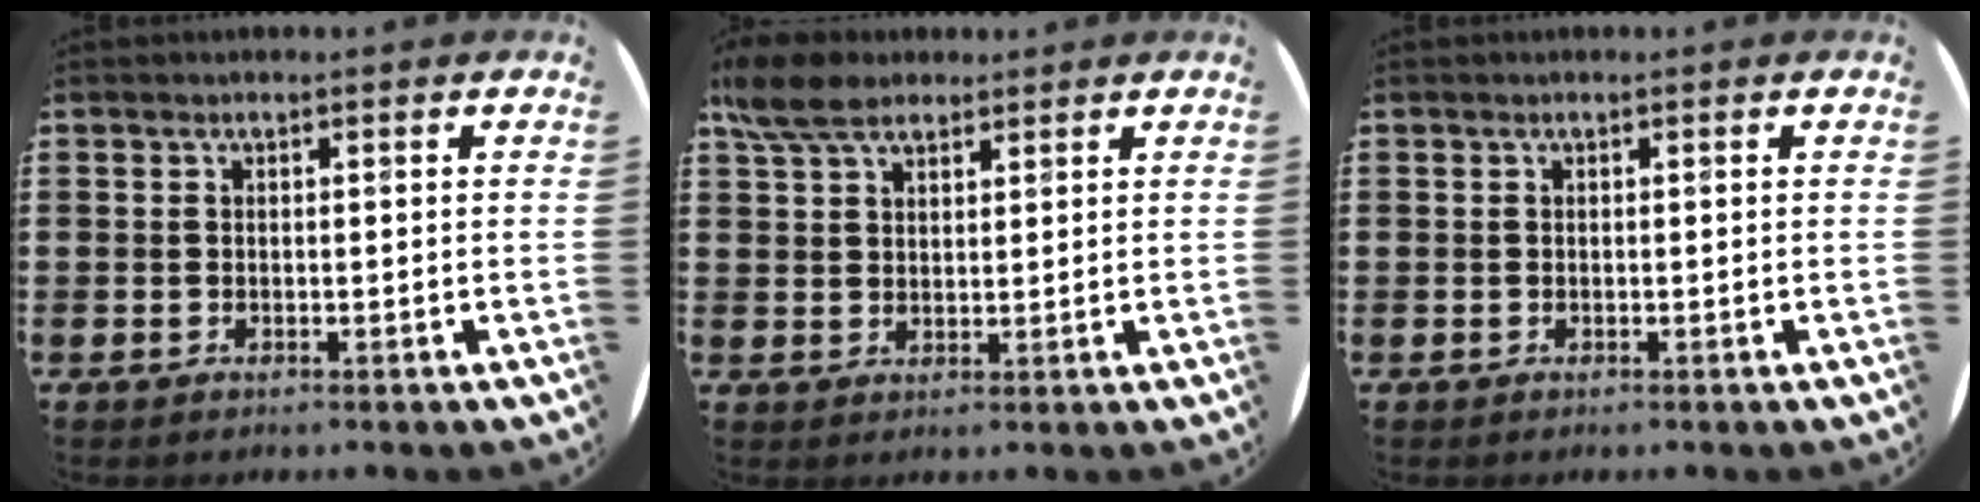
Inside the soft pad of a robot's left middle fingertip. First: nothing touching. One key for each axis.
{"total": 5.8, "fx": 4.6, "fy": 2.5, "fz": 2.4, "tx": -0.054, "ty": -0.004, "tz": 0.088}
{"total": 0.0}